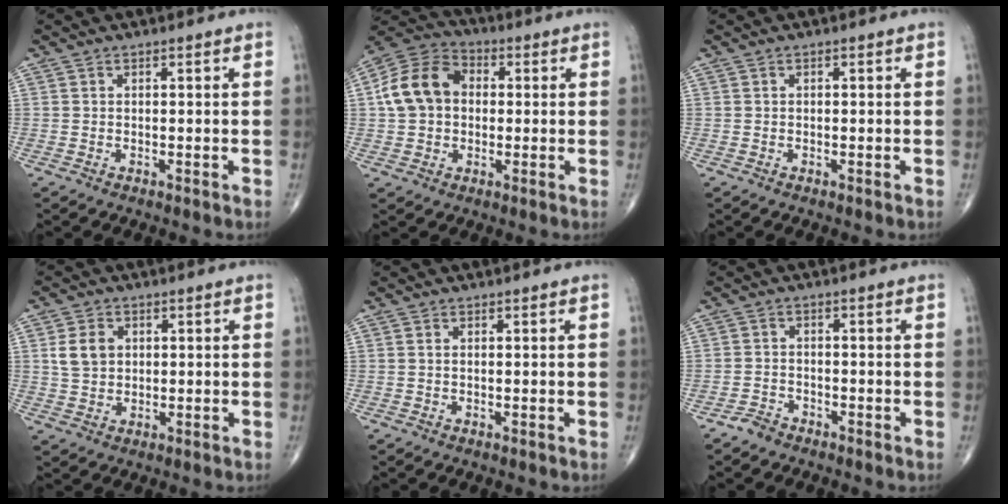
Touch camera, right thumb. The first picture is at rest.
{"total": 12.2, "force": [0.9, 9.5, 7.6], "torque": [-0.131, 0.030, 0.006]}
{"total": 0.0}
{"total": 5.4, "force": [1.2, 4.2, 3.1], "torque": [-0.045, -0.003, 0.024]}
{"total": 0.0}
{"total": 2.3, "force": [-1.9, 1.1, 0.3], "torque": [-0.010, 0.005, -0.039]}